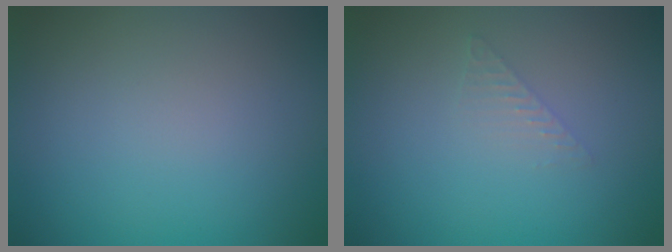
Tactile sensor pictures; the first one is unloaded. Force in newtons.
{"total": 1.0, "press": 1.0, "slide": 0.0}